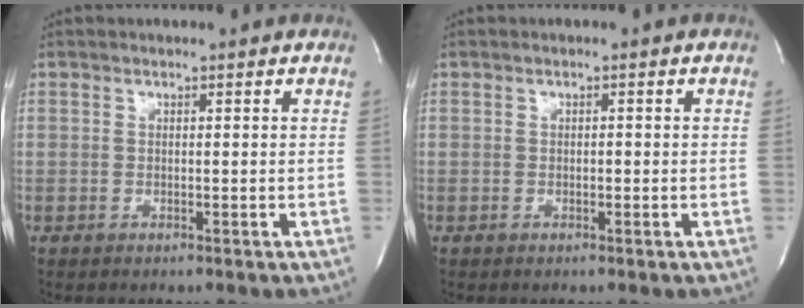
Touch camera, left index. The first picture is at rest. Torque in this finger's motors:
{"motor_torque": [-0.03, -0.01, -0.01, -0.01]}